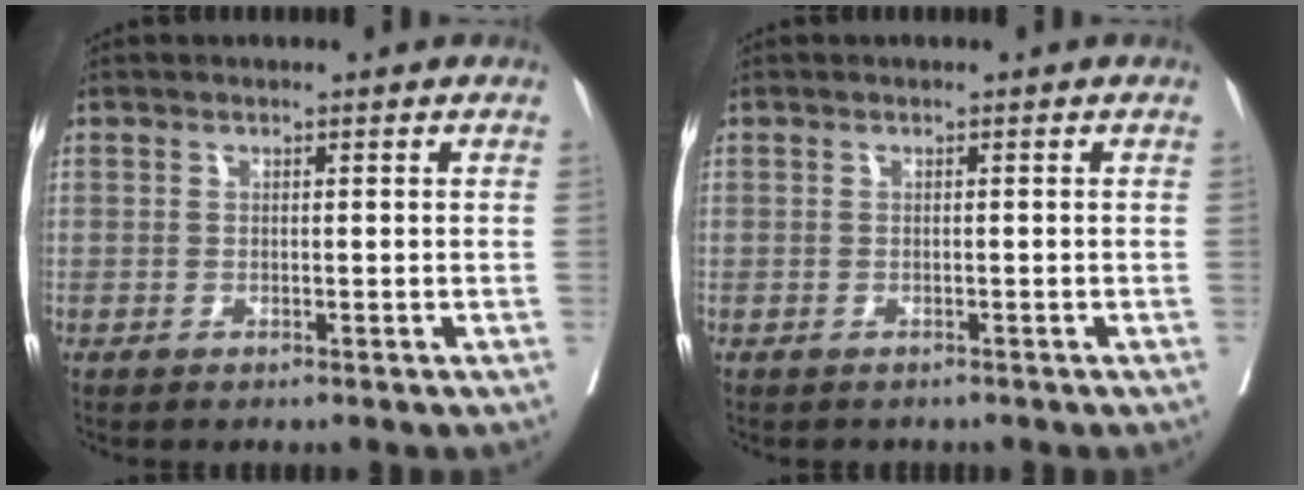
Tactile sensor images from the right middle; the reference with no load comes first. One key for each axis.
{"total": 1.3, "fx": -1.1, "fy": 0.7, "fz": 0.1, "tx": -0.009, "ty": -0.001, "tz": -0.017}